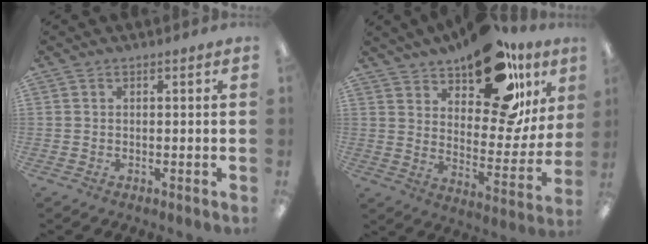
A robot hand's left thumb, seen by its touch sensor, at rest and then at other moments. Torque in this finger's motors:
{"motor_torque": [0.24, 1.23, 1.43, -1.33, 0.20]}